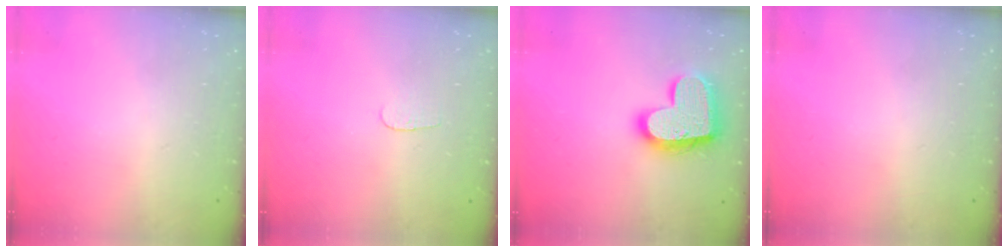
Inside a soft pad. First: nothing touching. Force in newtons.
{"total": 2.8, "press": 2.8, "slide": 0.3}
{"total": 20.0, "press": 20.0, "slide": 1.2}
{"total": 0.0}